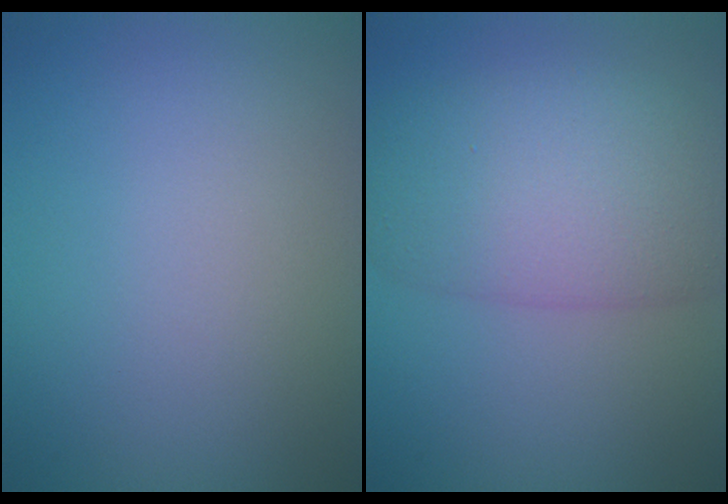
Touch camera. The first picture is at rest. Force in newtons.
{"total": 8.7, "press": 8.7, "slide": 0.5}